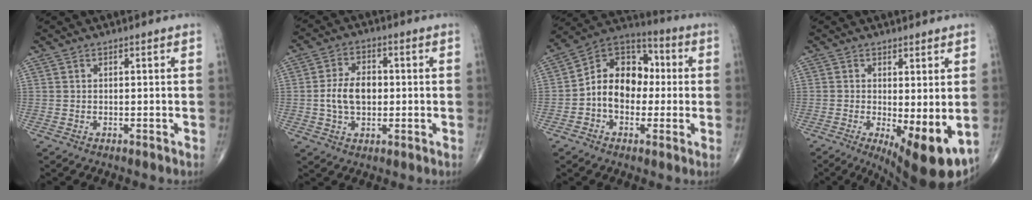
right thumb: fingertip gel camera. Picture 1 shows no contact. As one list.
[{"total": 8.0, "force": [-0.3, 5.3, 6.0], "torque": [-0.103, 0.012, -0.007]}, {"total": 13.7, "force": [-0.7, 10.2, 9.2], "torque": [-0.112, 0.039, -0.026]}, {"total": 11.1, "force": [-2.5, 3.6, 10.2], "torque": [-0.144, -0.025, -0.026]}]